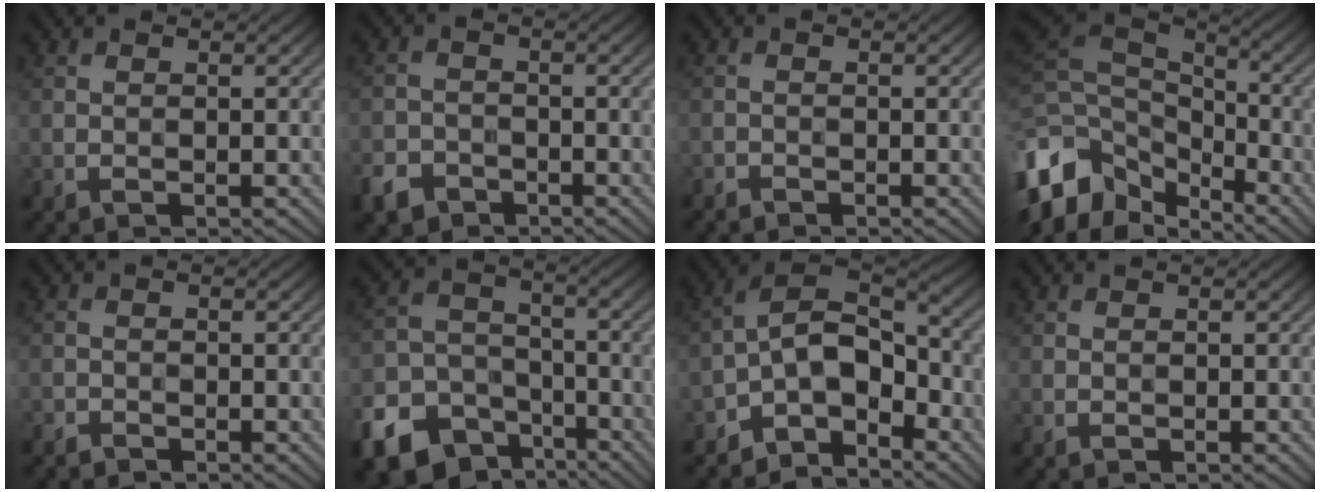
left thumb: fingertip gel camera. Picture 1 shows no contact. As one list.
[{"total": 4.0, "force": [-2.9, 2.5, 1.1], "torque": [-0.028, -0.011, -0.059]}, {"total": 1.2, "force": [-1.1, 0.1, 0.0], "torque": [0.001, -0.006, -0.018]}, {"total": 13.1, "force": [-4.4, 9.2, 8.1], "torque": [-0.236, -0.017, -0.057]}, {"total": 1.6, "force": [-1.6, 0.2, 0.0], "torque": [0.001, -0.007, -0.027]}, {"total": 12.8, "force": [-7.8, 8.6, 5.5], "torque": [-0.149, -0.044, -0.122]}, {"total": 9.6, "force": [-5.4, 4.8, 6.2], "torque": [-0.111, 0.001, -0.115]}, {"total": 0.0}]